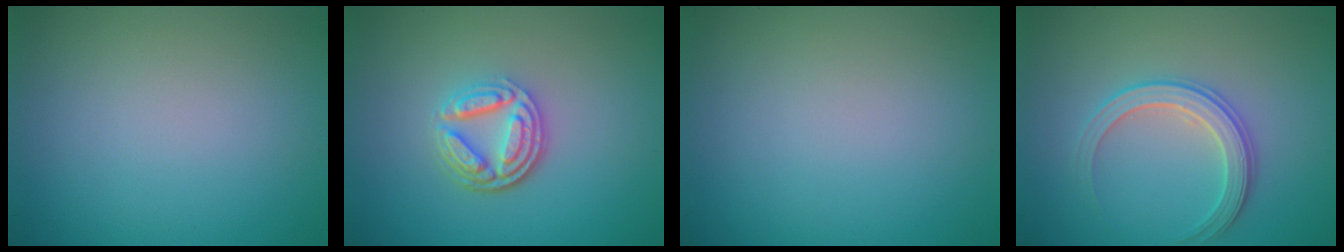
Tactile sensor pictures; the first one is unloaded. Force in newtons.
{"total": 4.3, "press": 3.4, "slide": 2.7}
{"total": 0.0}
{"total": 2.8, "press": 2.8, "slide": 0.3}